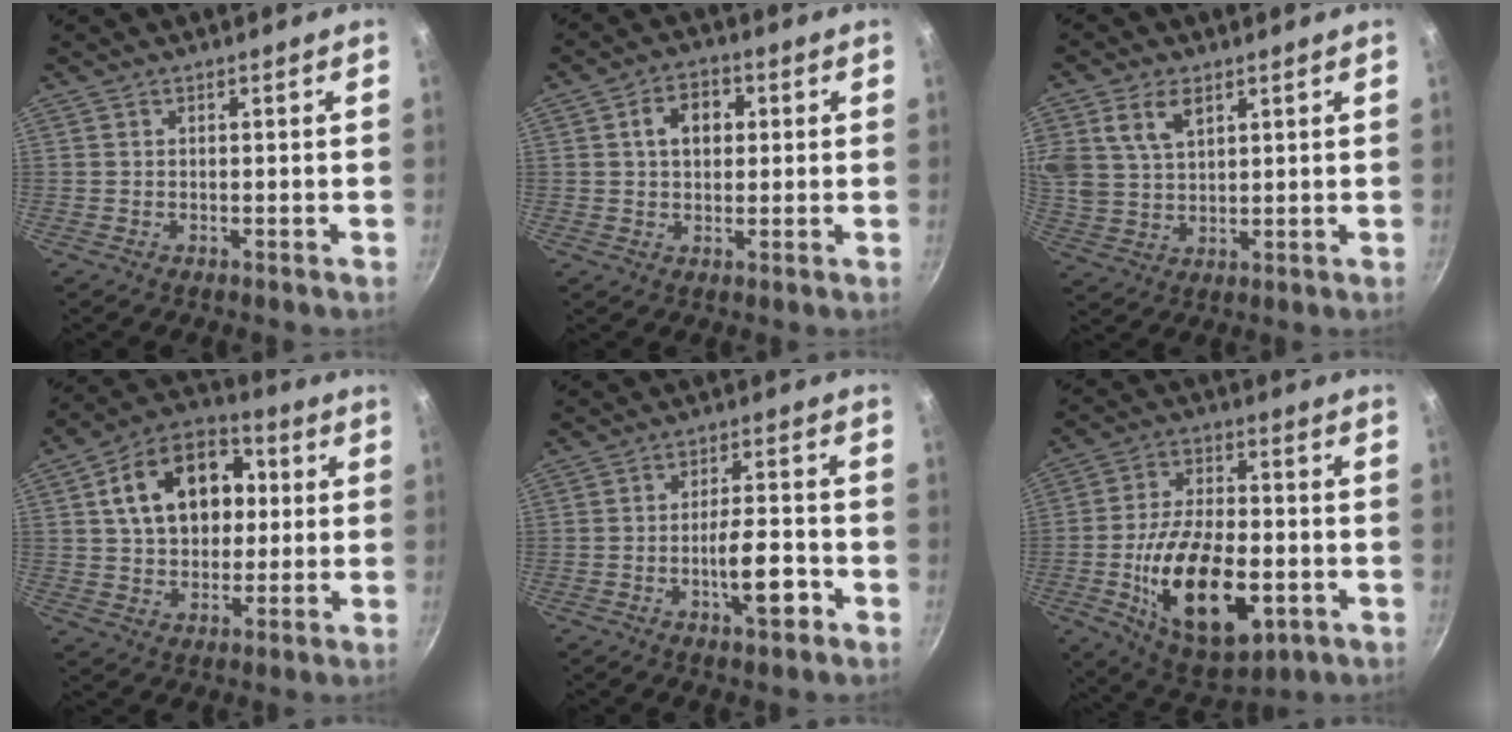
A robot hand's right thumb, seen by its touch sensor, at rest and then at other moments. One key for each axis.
{"total": 7.0, "fx": 1.4, "fy": 5.0, "fz": 4.6, "tx": -0.049, "ty": 0.010, "tz": 0.015}
{"total": 8.6, "fx": 4.1, "fy": 5.3, "fz": 5.4, "tx": -0.094, "ty": -0.010, "tz": 0.081}
{"total": 18.0, "fx": 3.6, "fy": 12.9, "fz": 12.1, "tx": -0.163, "ty": 0.023, "tz": 0.048}
{"total": 8.4, "fx": -3.2, "fy": 2.6, "fz": 7.3, "tx": -0.104, "ty": 0.025, "tz": -0.053}
{"total": 21.5, "fx": -5.4, "fy": 11.2, "fz": 17.5, "tx": -0.288, "ty": 0.017, "tz": -0.080}